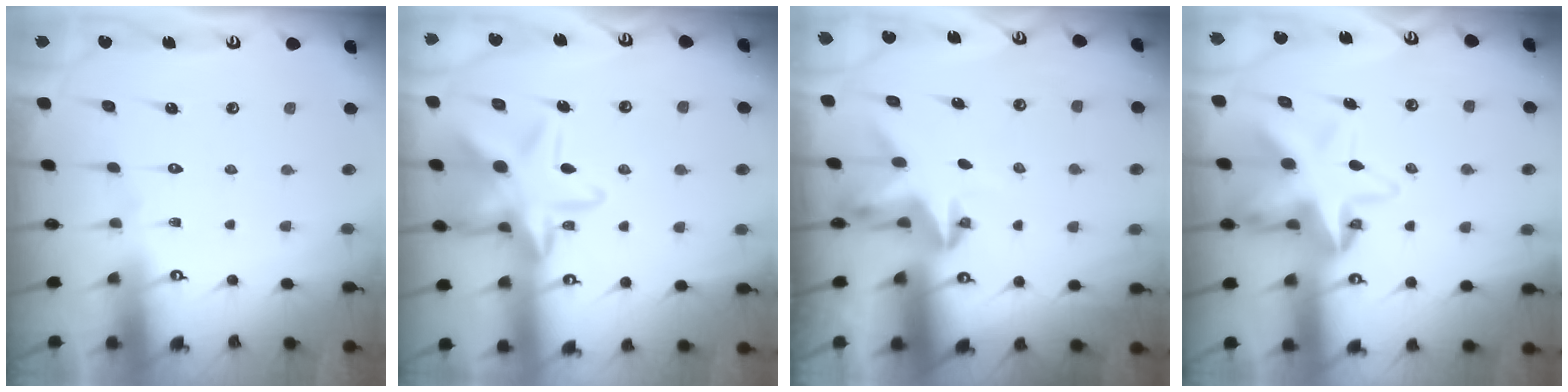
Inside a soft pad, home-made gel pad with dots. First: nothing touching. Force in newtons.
{"total": 17.6, "press": 17.6, "slide": 1.4}
{"total": 3.8, "press": 3.8, "slide": 0.3}
{"total": 11.1, "press": 10.9, "slide": 1.9}